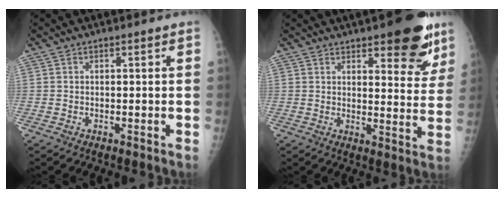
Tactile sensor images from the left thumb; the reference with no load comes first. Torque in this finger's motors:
{"motor_torque": [1.27, 1.19, 1.08, -0.52, 0.05]}